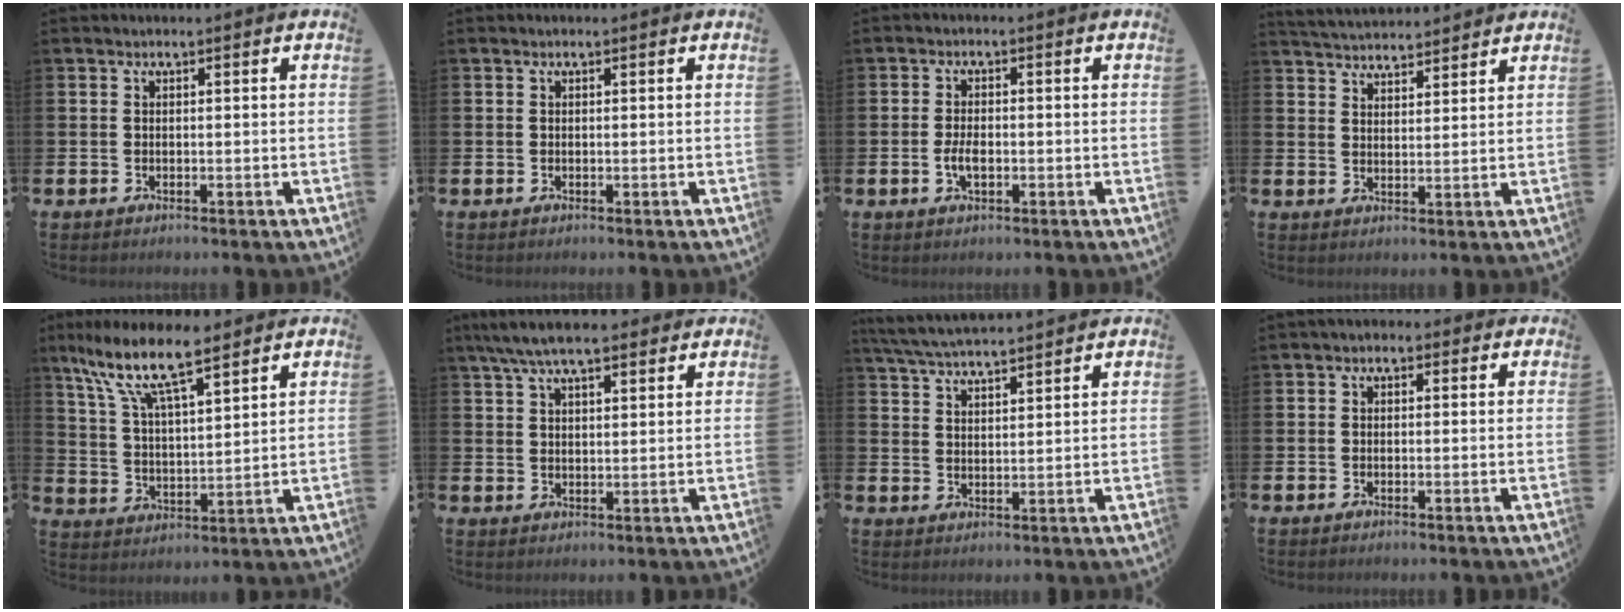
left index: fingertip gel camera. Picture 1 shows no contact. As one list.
[{"total": 0.0}, {"total": 2.8, "force": [-0.6, 1.3, 2.4], "torque": [-0.038, 0.000, -0.012]}, {"total": 4.3, "force": [4.3, 0.5, -0.1], "torque": [-0.004, -0.026, 0.077]}, {"total": 10.4, "force": [8.2, 2.7, 5.9], "torque": [-0.139, -0.031, 0.143]}, {"total": 6.7, "force": [5.7, 1.6, 3.0], "torque": [-0.071, -0.011, 0.105]}, {"total": 5.4, "force": [5.3, 0.2, 1.2], "torque": [-0.039, -0.025, 0.095]}, {"total": 0.9, "force": [0.1, 0.8, 0.4], "torque": [-0.008, 0.009, 0.000]}]